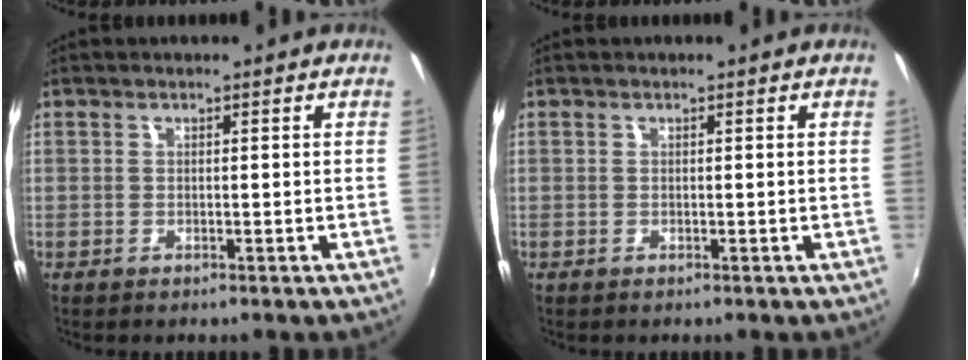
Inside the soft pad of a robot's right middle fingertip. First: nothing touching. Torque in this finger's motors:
{"motor_torque": [0.00, 0.00, 0.00, 0.01]}